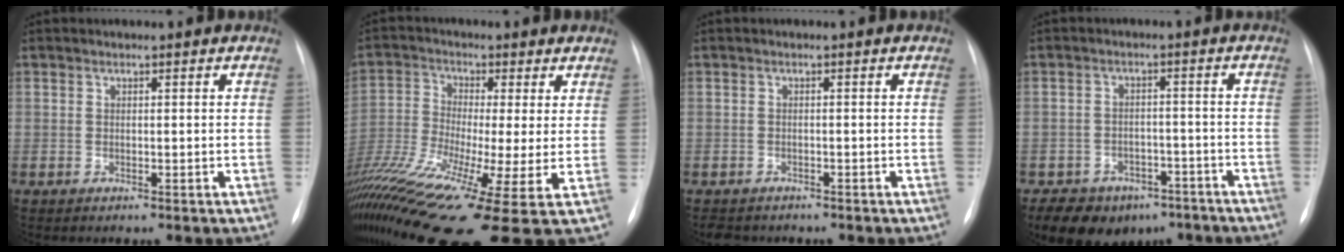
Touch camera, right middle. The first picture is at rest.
{"total": 18.6, "force": [-9.2, 0.8, 16.1], "torque": [-0.327, -0.043, -0.167]}
{"total": 3.3, "force": [-2.8, 1.6, 0.5], "torque": [-0.006, -0.003, -0.039]}
{"total": 10.5, "force": [-7.6, 6.5, 3.1], "torque": [-0.046, 0.014, -0.105]}